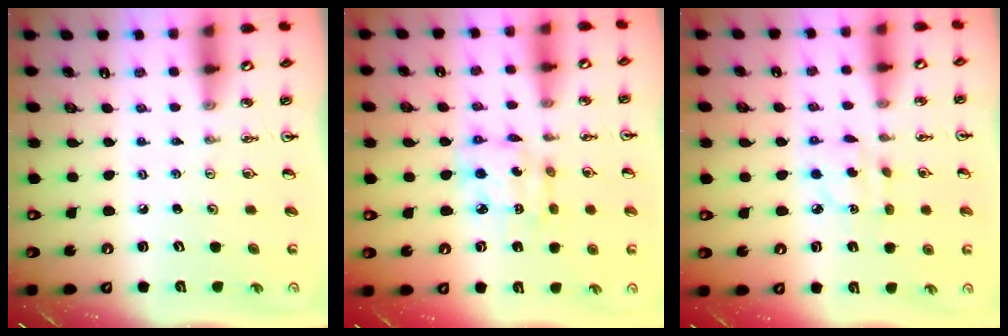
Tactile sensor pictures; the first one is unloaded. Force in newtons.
{"total": 7.9, "press": 7.9, "slide": 0.6}
{"total": 4.6, "press": 4.5, "slide": 0.4}